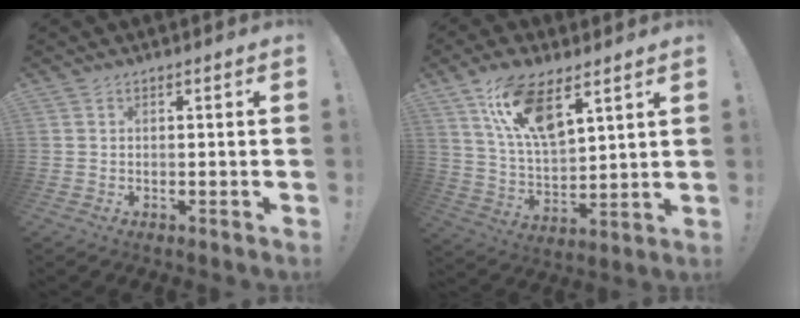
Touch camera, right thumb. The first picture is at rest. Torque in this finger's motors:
{"motor_torque": [0.41, 0.67, 1.30, 0.63, 0.08]}